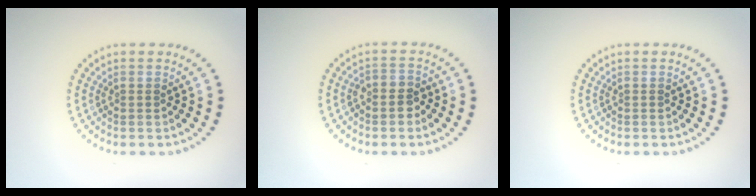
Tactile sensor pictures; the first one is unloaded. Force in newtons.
{"total": 1.9, "press": 1.7, "slide": 0.8}
{"total": 0.0}